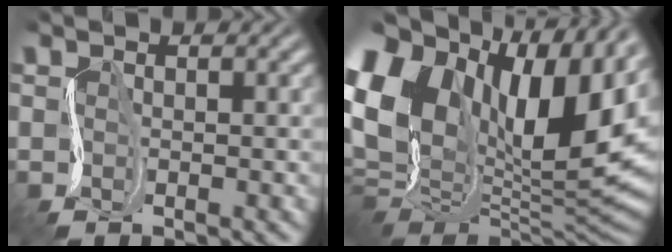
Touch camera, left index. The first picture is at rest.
{"total": 18.1, "force": [4.4, 11.3, 13.4], "torque": [-0.262, 0.028, 0.085]}